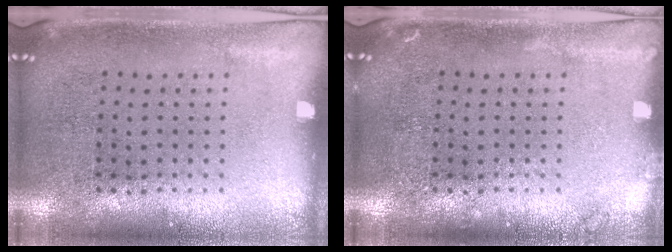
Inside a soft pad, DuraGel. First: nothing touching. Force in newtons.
{"total": 0.7, "press": 0.7, "slide": 0.1}